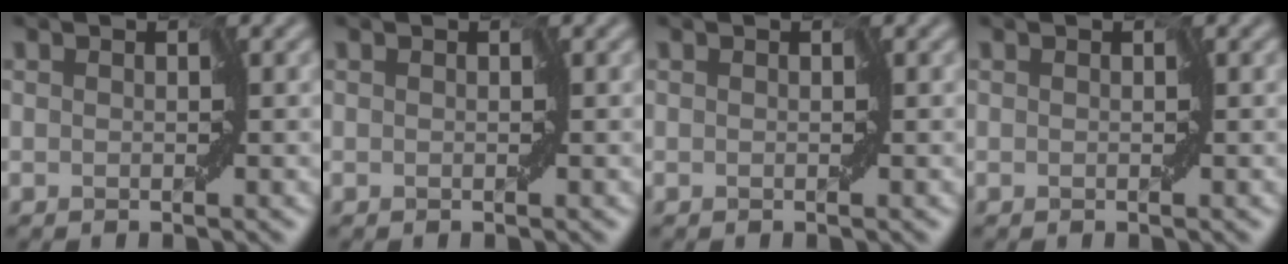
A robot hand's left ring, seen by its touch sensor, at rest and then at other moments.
{"total": 0.0}
{"total": 0.0}
{"total": 0.0}